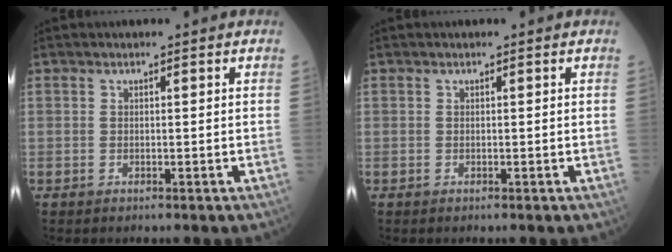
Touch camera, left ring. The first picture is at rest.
{"total": 0.0}